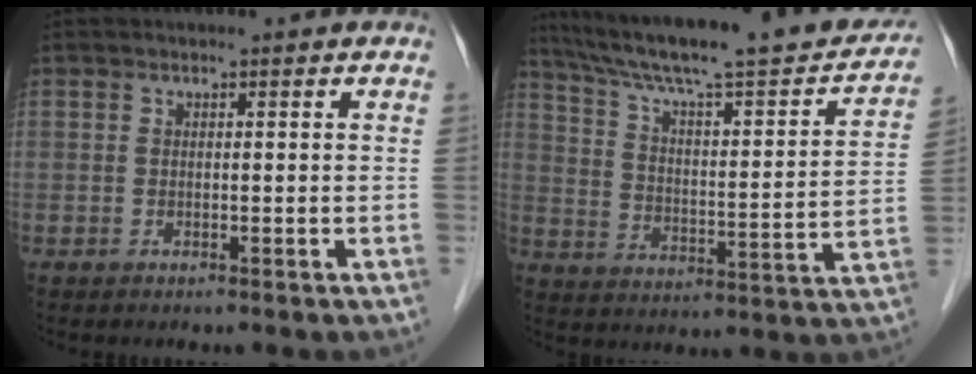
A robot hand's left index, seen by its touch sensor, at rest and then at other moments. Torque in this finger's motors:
{"motor_torque": [0.00, -0.34, 0.40, 0.13]}